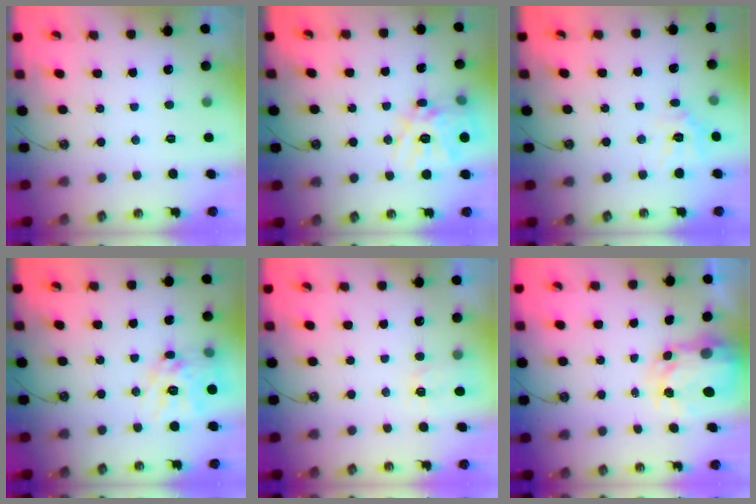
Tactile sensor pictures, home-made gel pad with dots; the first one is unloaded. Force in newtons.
{"total": 16.4, "press": 16.2, "slide": 2.5}
{"total": 9.5, "press": 9.5, "slide": 0.9}
{"total": 13.8, "press": 13.7, "slide": 1.2}
{"total": 3.5, "press": 3.5, "slide": 0.5}
{"total": 5.4, "press": 5.4, "slide": 0.4}